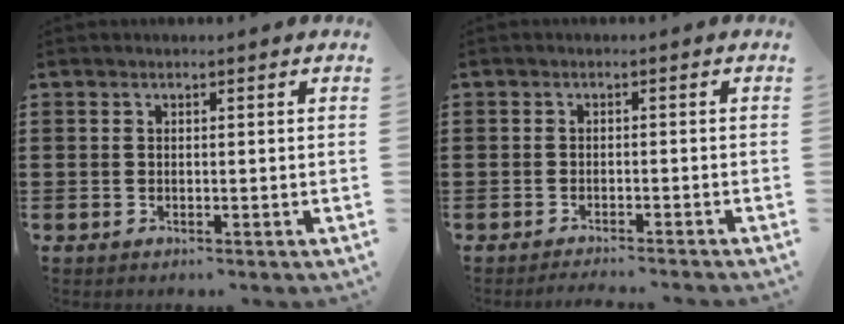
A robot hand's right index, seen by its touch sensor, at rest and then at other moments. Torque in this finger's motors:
{"motor_torque": [-0.15, 1.41, -1.05, -0.19]}